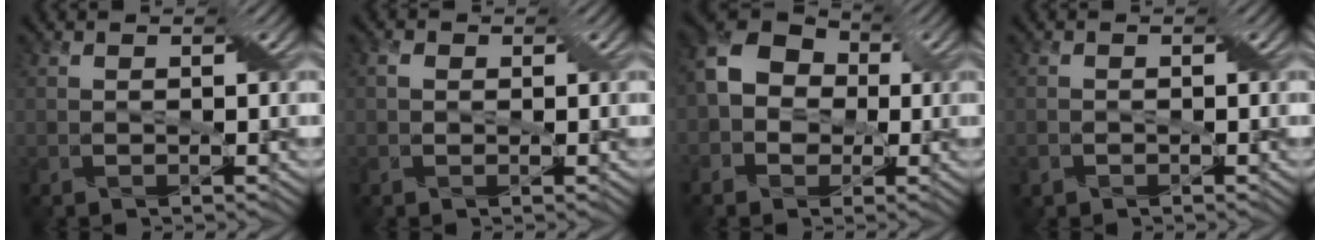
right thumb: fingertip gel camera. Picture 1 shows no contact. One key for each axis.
{"total": 0.9, "fx": 0.1, "fy": 0.7, "fz": 0.5, "tx": -0.009, "ty": 0.003, "tz": -0.001}
{"total": 7.1, "fx": -0.6, "fy": 6.0, "fz": 3.8, "tx": -0.083, "ty": 0.006, "tz": -0.030}
{"total": 1.0, "fx": -0.7, "fy": 0.7, "fz": 0.2, "tx": -0.002, "ty": -0.002, "tz": -0.013}